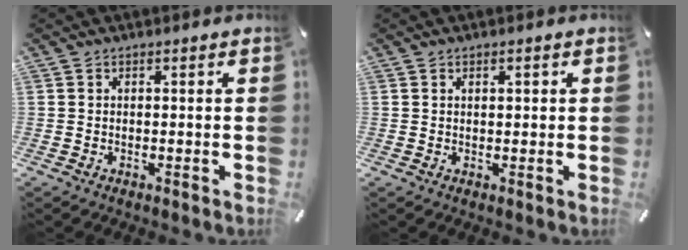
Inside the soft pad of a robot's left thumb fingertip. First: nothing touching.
{"total": 1.2, "force": [0.5, 0.5, 1.0], "torque": [-0.020, 0.003, 0.007]}